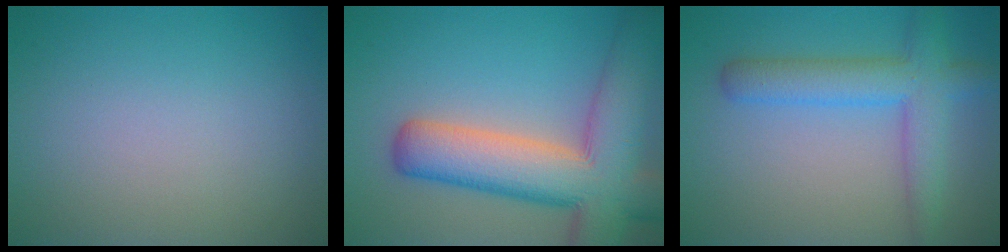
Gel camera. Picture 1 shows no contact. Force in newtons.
{"total": 11.2, "press": 11.2, "slide": 0.8}
{"total": 5.0, "press": 5.0, "slide": 0.1}